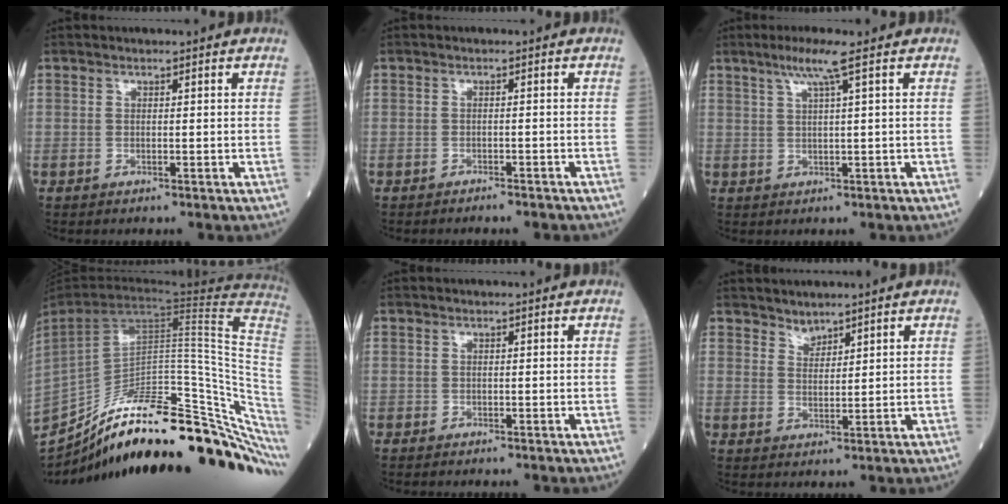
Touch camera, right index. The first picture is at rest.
{"total": 2.8, "force": [-2.6, 0.5, 1.0], "torque": [-0.016, -0.004, -0.030]}
{"total": 4.1, "force": [2.2, -0.9, 3.3], "torque": [-0.072, 0.004, 0.046]}
{"total": 36.4, "force": [-25.0, 7.3, 25.4], "torque": [-0.339, -0.023, -0.365]}
{"total": 0.0}
{"total": 2.1, "force": [2.0, 0.6, 0.1], "torque": [0.000, 0.001, 0.039]}